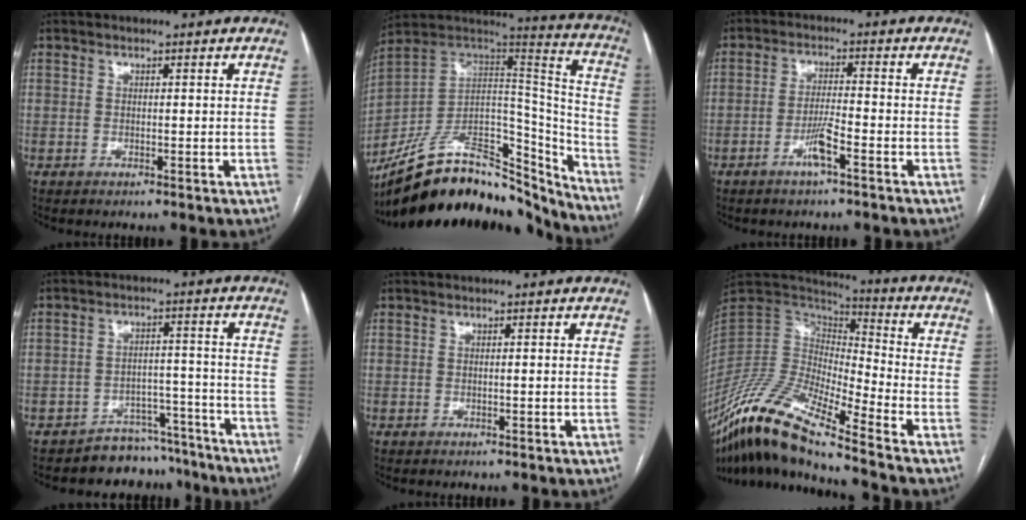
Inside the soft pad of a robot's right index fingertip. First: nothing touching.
{"total": 27.9, "force": [-23.1, 10.0, 12.0], "torque": [-0.177, 0.035, -0.354]}
{"total": 4.4, "force": [-2.4, 0.0, 3.7], "torque": [-0.072, -0.004, -0.047]}
{"total": 7.8, "force": [-6.7, 4.0, -0.6], "torque": [0.035, 0.055, -0.096]}
{"total": 0.7, "force": [-0.1, -0.1, 0.7], "torque": [-0.009, 0.000, 0.001]}
{"total": 17.4, "force": [-12.4, 1.6, 12.1], "torque": [-0.244, -0.011, -0.234]}